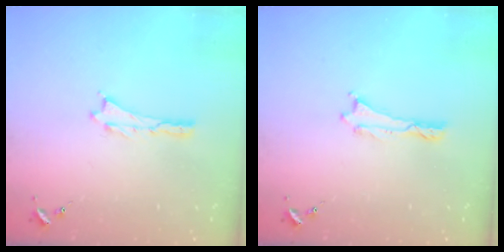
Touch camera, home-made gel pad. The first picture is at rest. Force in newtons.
{"total": 0.0}